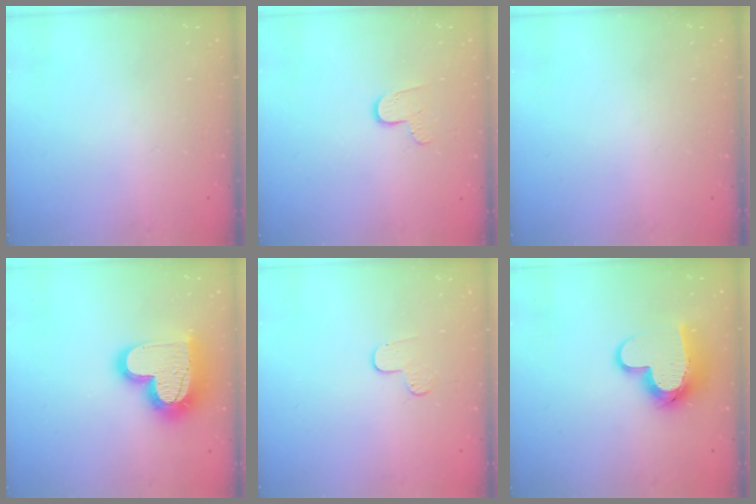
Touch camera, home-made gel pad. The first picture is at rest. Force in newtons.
{"total": 5.9, "press": 5.9, "slide": 0.6}
{"total": 0.0}
{"total": 21.1, "press": 21.0, "slide": 1.9}
{"total": 3.8, "press": 3.8, "slide": 0.3}
{"total": 13.2, "press": 13.2, "slide": 0.9}